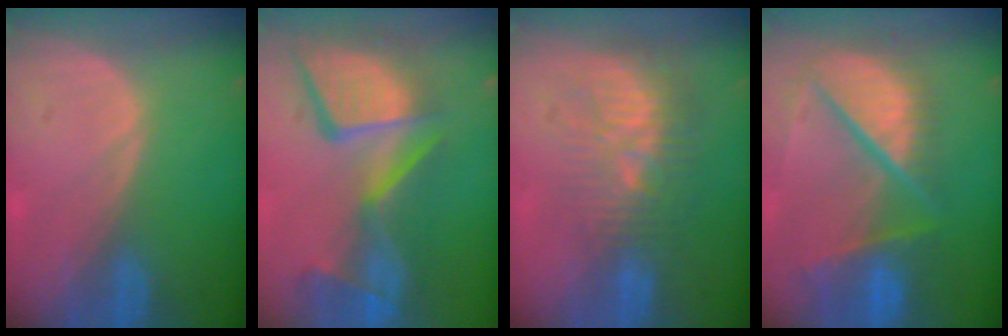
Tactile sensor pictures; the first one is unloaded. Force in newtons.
{"total": 13.7, "press": 11.2, "slide": 8.0}
{"total": 10.3, "press": 8.9, "slide": 5.1}
{"total": 11.4, "press": 9.4, "slide": 6.4}